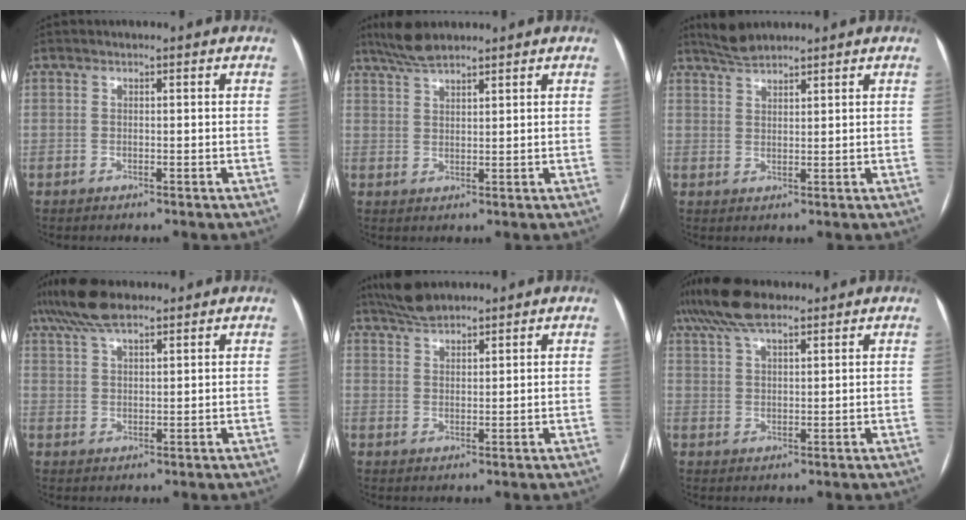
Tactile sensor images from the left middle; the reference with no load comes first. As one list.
[{"total": 4.7, "force": [4.2, 0.7, 2.1], "torque": [-0.050, 0.016, 0.083]}, {"total": 3.7, "force": [3.5, 0.5, 0.9], "torque": [-0.025, 0.013, 0.071]}, {"total": 8.1, "force": [6.3, 2.1, 4.7], "torque": [-0.096, 0.030, 0.116]}, {"total": 4.8, "force": [4.4, 1.0, 1.7], "torque": [-0.041, 0.017, 0.086]}, {"total": 9.4, "force": [7.2, 2.8, 5.5], "torque": [-0.114, 0.041, 0.134]}]